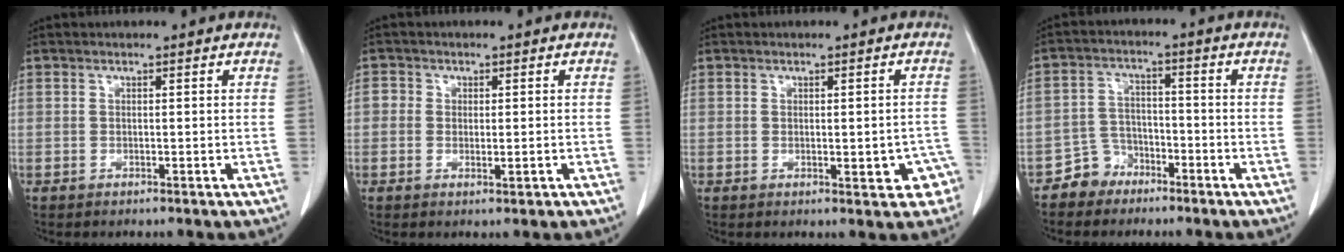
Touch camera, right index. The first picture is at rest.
{"total": 2.9, "force": [-0.5, 2.1, 2.0], "torque": [-0.027, 0.002, -0.007]}
{"total": 4.5, "force": [-1.5, 1.8, 3.8], "torque": [-0.036, 0.007, -0.012]}
{"total": 4.9, "force": [-3.5, 3.4, 0.1], "torque": [0.006, 0.013, -0.066]}